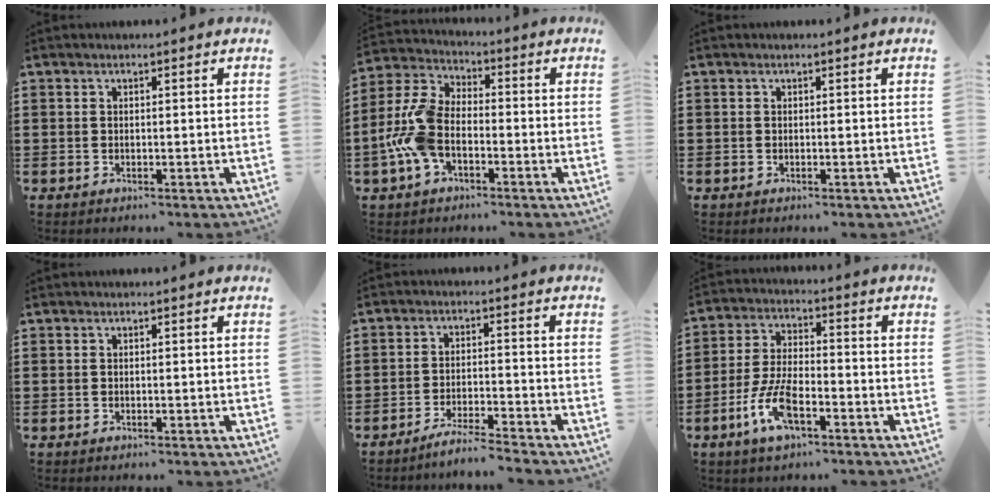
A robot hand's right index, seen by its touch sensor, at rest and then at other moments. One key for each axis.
{"total": 8.9, "fx": -2.6, "fy": 5.2, "fz": 6.8, "tx": -0.189, "ty": -0.004, "tz": -0.059}
{"total": 0.0}
{"total": 0.0}
{"total": 4.1, "fx": -3.9, "fy": -0.3, "fz": 1.1, "tx": -0.026, "ty": -0.004, "tz": -0.081}
{"total": 8.1, "fx": -3.9, "fy": 3.1, "fz": 6.5, "tx": -0.153, "ty": -0.007, "tz": -0.076}